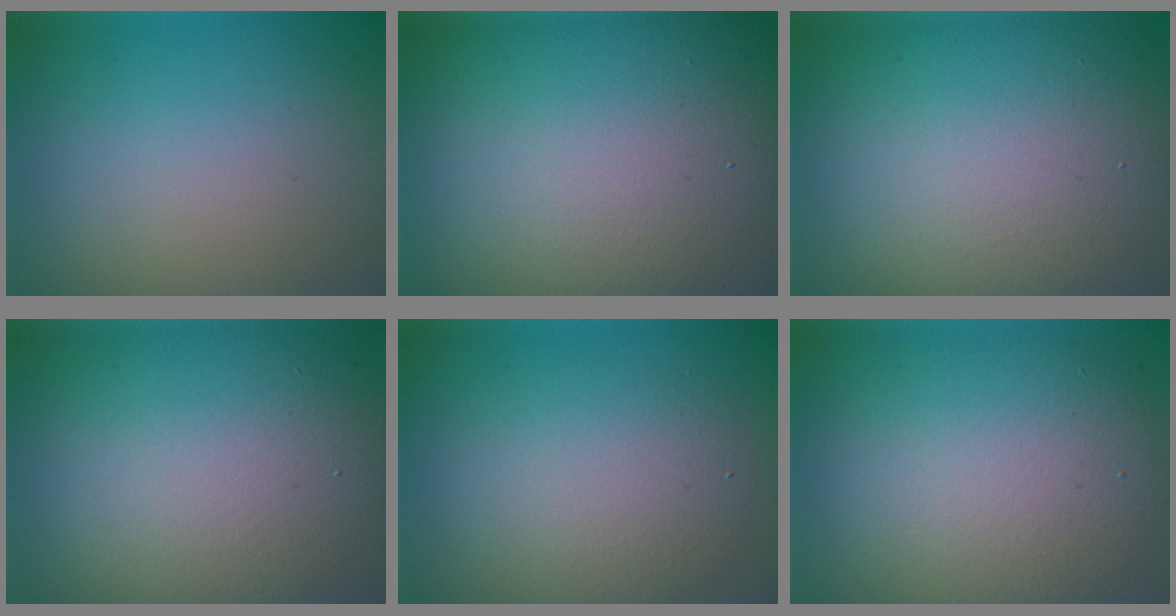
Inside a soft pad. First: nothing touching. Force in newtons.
{"total": 21.9, "press": 21.9, "slide": 1.2}
{"total": 16.3, "press": 16.2, "slide": 1.1}
{"total": 13.9, "press": 13.9, "slide": 1.1}
{"total": 5.1, "press": 5.1, "slide": 0.2}
{"total": 9.3, "press": 9.3, "slide": 0.8}